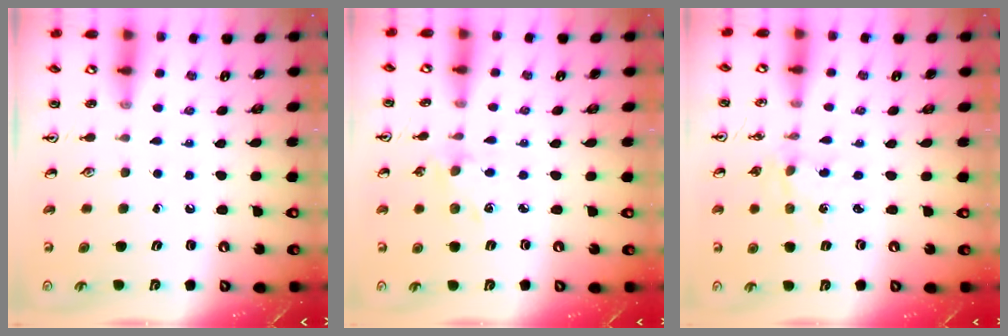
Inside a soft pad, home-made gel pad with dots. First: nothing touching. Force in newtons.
{"total": 2.9, "press": 2.8, "slide": 0.5}
{"total": 0.5, "press": 0.5, "slide": 0.2}